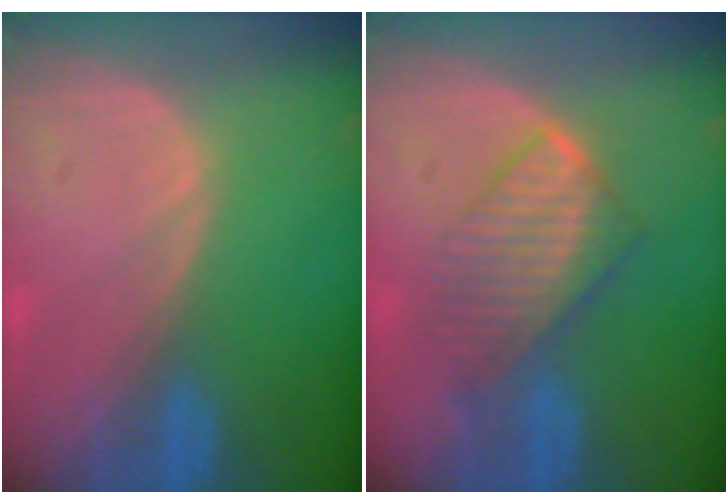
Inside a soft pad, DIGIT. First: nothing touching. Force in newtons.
{"total": 6.7, "press": 6.4, "slide": 1.8}